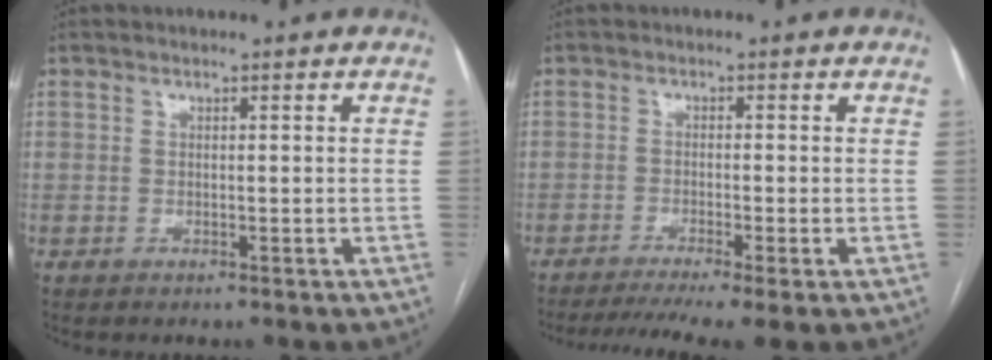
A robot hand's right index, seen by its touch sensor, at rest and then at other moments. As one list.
[{"total": 8.3, "force": [-6.2, -0.2, 5.5], "torque": [-0.084, -0.012, -0.097]}]